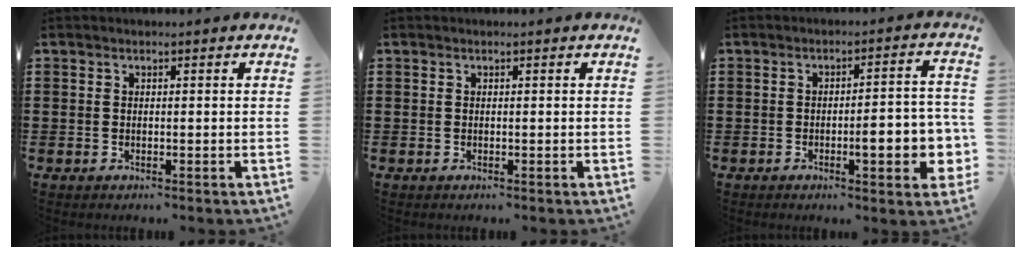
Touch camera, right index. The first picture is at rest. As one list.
[{"total": 0.0}, {"total": 7.2, "force": [-2.0, 1.9, 6.7], "torque": [-0.091, -0.007, -0.034]}]